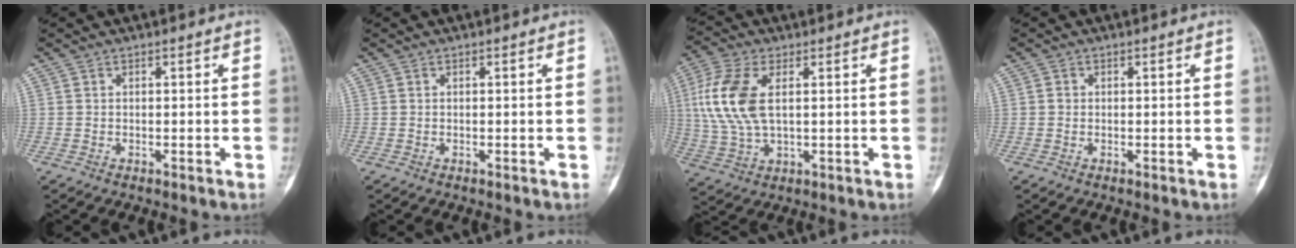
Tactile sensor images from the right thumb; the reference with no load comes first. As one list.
[{"total": 0.0}, {"total": 12.3, "force": [2.5, 6.3, 10.2], "torque": [-0.242, 0.002, 0.054]}, {"total": 0.5, "force": [-0.1, 0.5, 0.2], "torque": [-0.001, 0.002, -0.002]}]